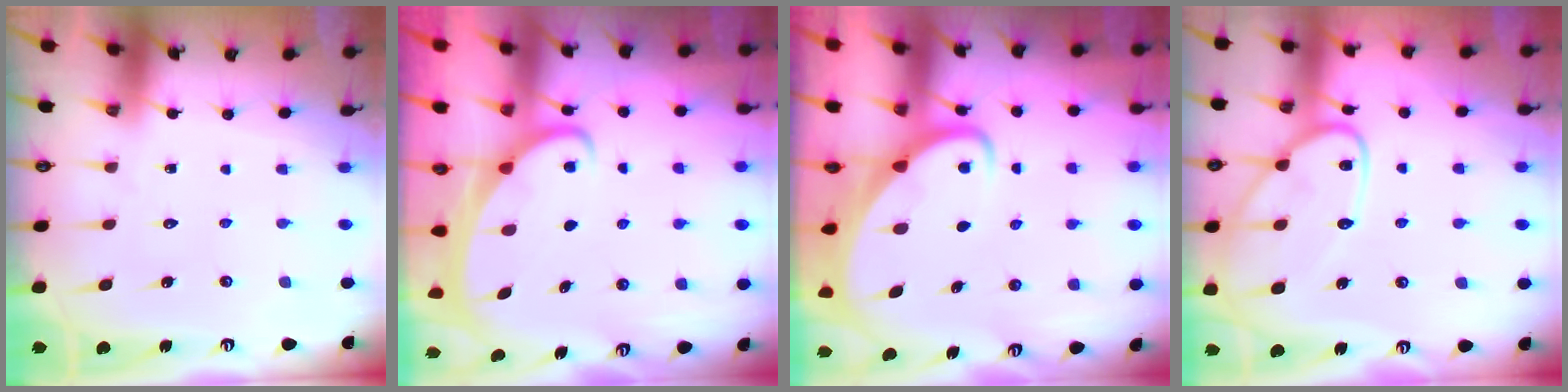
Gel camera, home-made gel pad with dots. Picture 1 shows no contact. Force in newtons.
{"total": 2.2, "press": 2.2, "slide": 0.3}
{"total": 3.4, "press": 3.4, "slide": 0.3}
{"total": 14.5, "press": 14.5, "slide": 1.3}